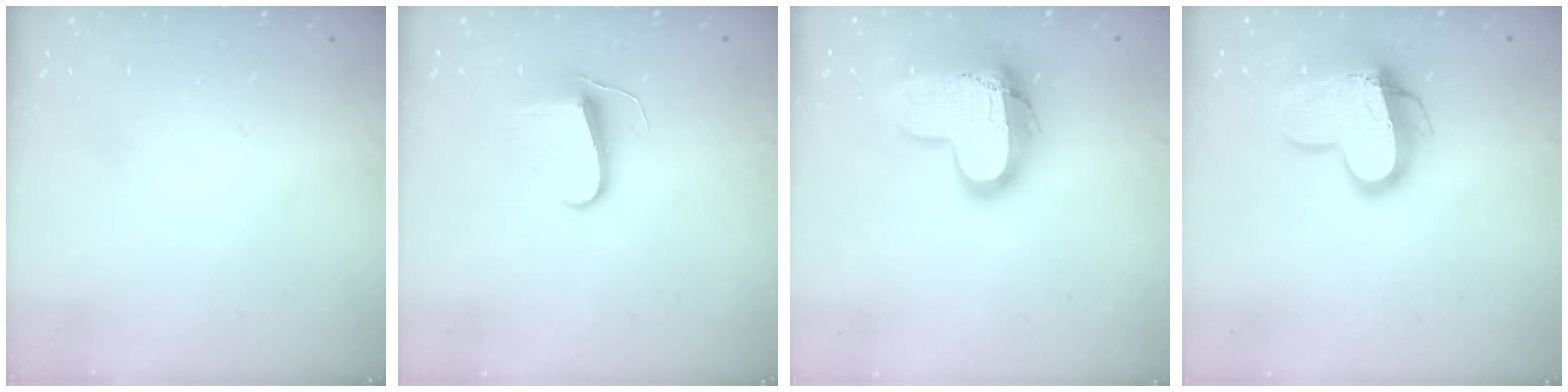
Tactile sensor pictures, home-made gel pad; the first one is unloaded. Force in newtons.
{"total": 8.5, "press": 8.5, "slide": 0.6}
{"total": 16.2, "press": 16.1, "slide": 1.3}
{"total": 13.7, "press": 13.6, "slide": 1.3}